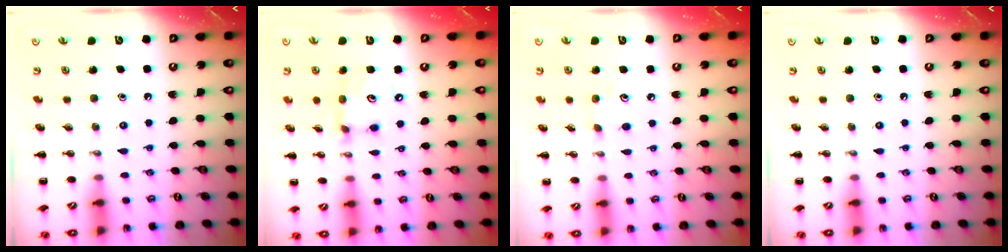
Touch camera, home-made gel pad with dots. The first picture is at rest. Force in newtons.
{"total": 6.7, "press": 6.7, "slide": 0.6}
{"total": 4.6, "press": 4.5, "slide": 1.1}
{"total": 0.0}